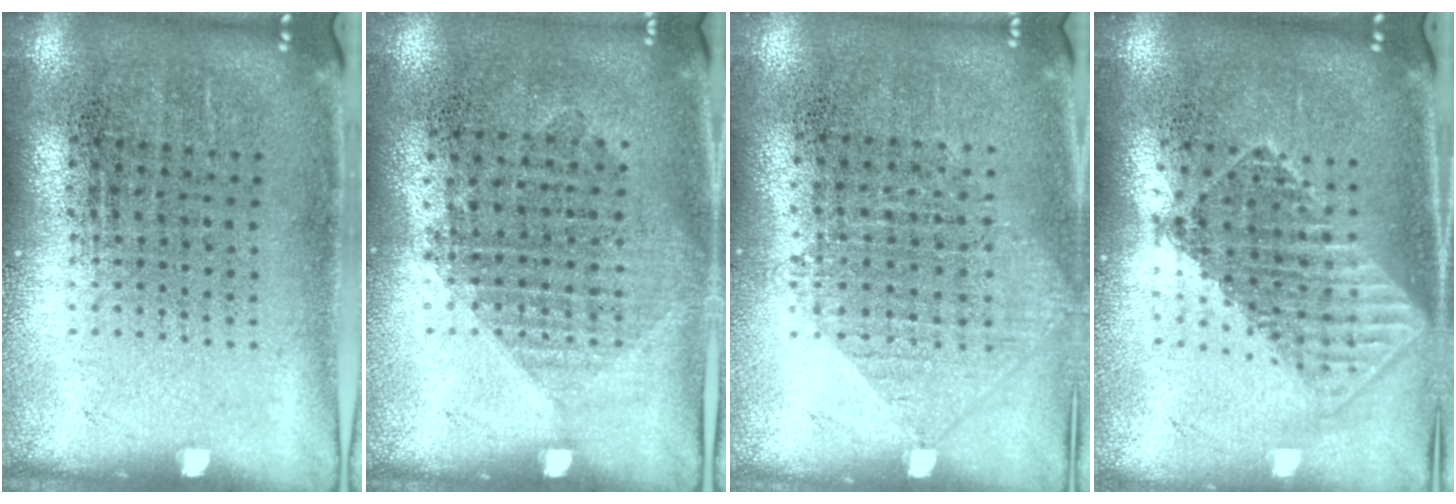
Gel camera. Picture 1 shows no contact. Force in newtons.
{"total": 1.0, "press": 0.9, "slide": 0.5}
{"total": 0.5, "press": 0.5, "slide": 0.2}
{"total": 1.7, "press": 1.4, "slide": 1.0}